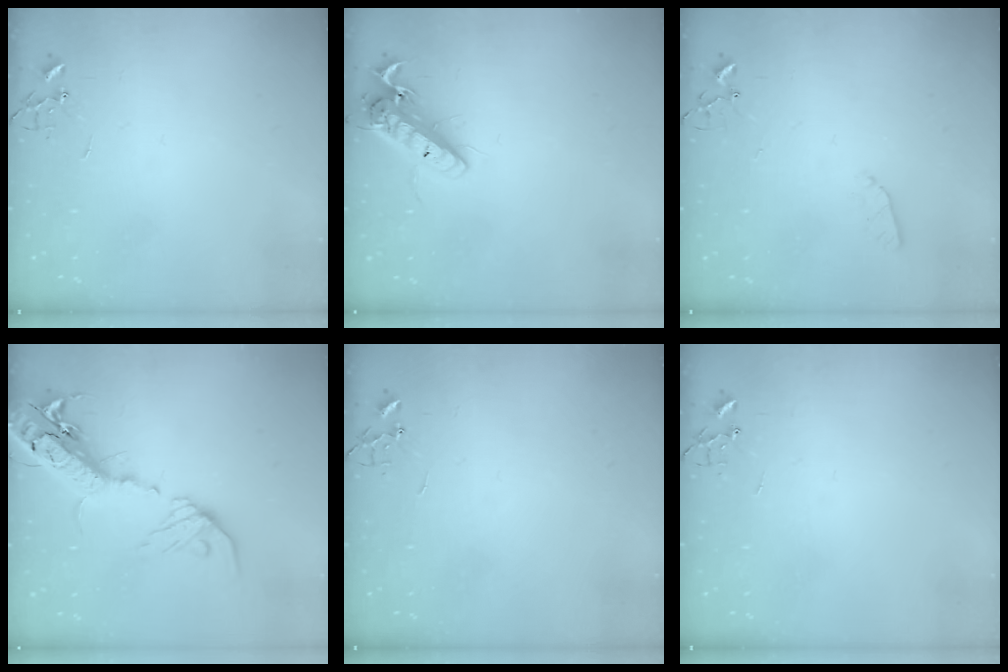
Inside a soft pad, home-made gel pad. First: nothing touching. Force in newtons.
{"total": 15.1, "press": 14.8, "slide": 3.3}
{"total": 3.5, "press": 3.4, "slide": 0.5}
{"total": 23.9, "press": 23.3, "slide": 5.5}
{"total": 0.0}
{"total": 0.0}